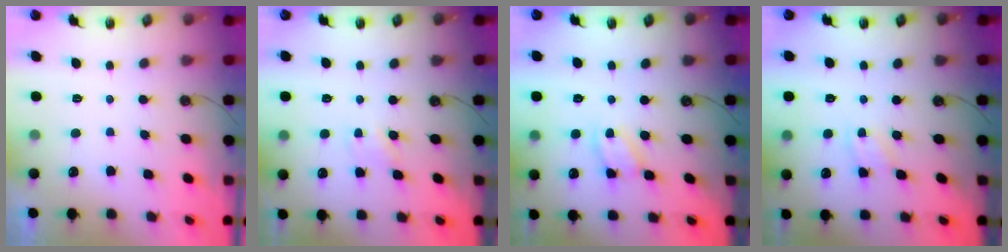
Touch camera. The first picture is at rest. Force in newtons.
{"total": 2.0, "press": 2.0, "slide": 0.2}
{"total": 4.7, "press": 4.7, "slide": 0.3}
{"total": 2.4, "press": 2.4, "slide": 0.3}